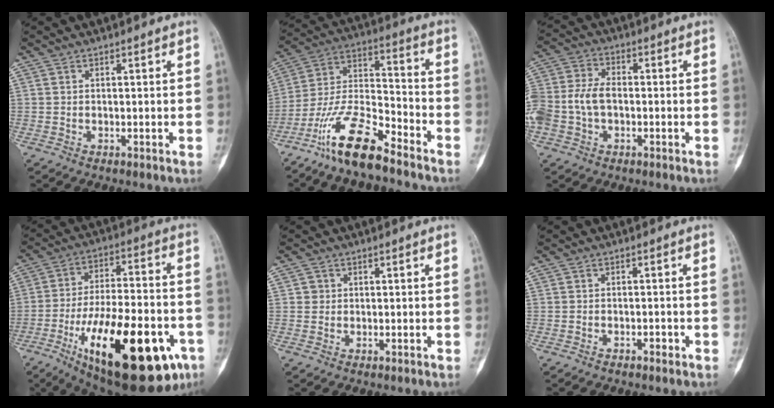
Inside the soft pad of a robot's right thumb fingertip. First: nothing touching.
{"total": 15.1, "force": [-11.0, 4.0, 9.6], "torque": [-0.187, 0.072, -0.211]}
{"total": 10.6, "force": [-1.4, 7.2, 7.7], "torque": [-0.174, 0.027, -0.032]}
{"total": 30.6, "force": [-12.3, 11.7, 25.5], "torque": [-0.367, 0.033, -0.176]}
{"total": 1.3, "force": [0.2, 1.3, 0.1], "torque": [0.007, 0.003, 0.001]}
{"total": 1.2, "force": [-0.8, 0.6, 0.7], "torque": [-0.012, 0.008, -0.013]}